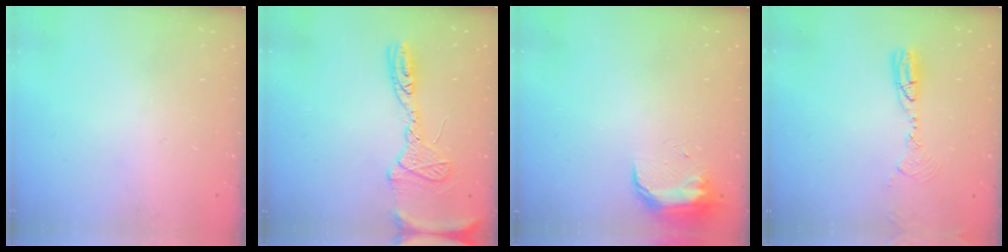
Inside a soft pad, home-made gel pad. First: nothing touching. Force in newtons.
{"total": 14.7, "press": 14.6, "slide": 1.4}
{"total": 8.7, "press": 8.7, "slide": 0.6}
{"total": 9.2, "press": 9.0, "slide": 2.2}